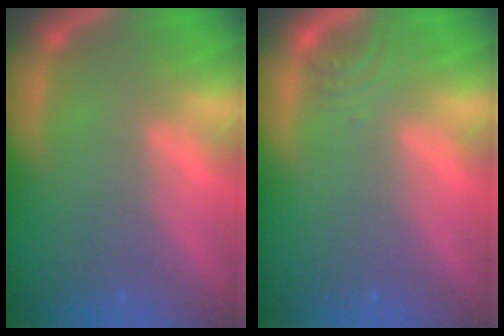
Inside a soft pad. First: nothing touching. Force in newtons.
{"total": 1.4}